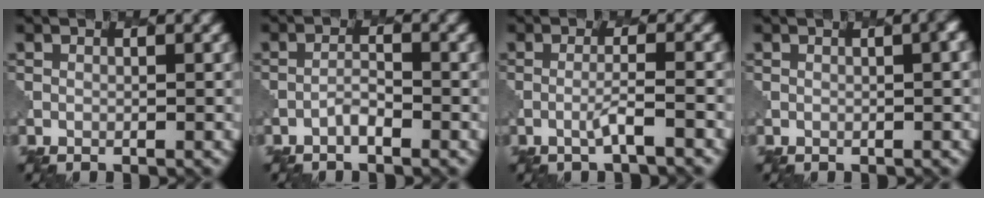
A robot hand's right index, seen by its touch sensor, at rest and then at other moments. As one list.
[{"total": 1.0, "force": [-0.7, 0.3, 0.6], "torque": [-0.011, 0.005, -0.014]}, {"total": 1.8, "force": [-0.7, 0.1, 1.7], "torque": [-0.028, 0.010, -0.015]}, {"total": 2.1, "force": [0.1, 0.8, 2.0], "torque": [-0.007, 0.005, 0.006]}]